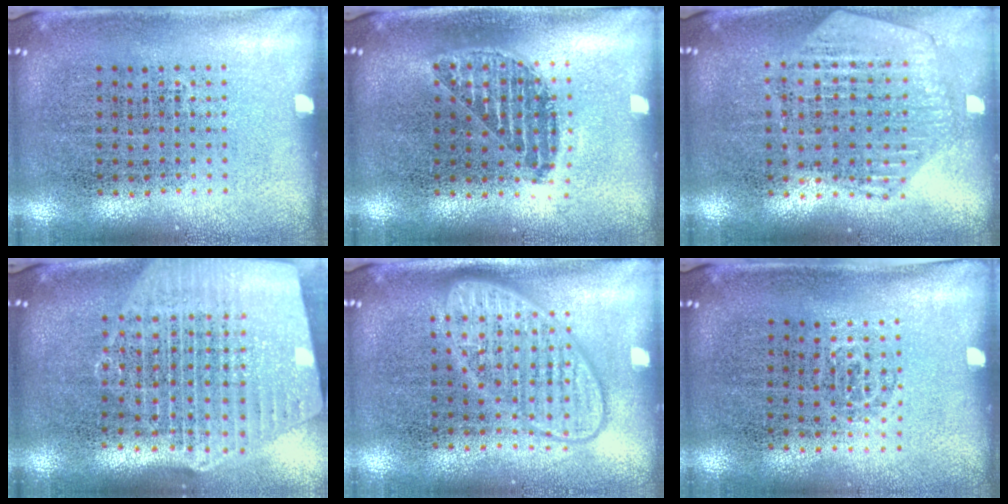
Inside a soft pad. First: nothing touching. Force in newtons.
{"total": 1.1, "press": 1.0, "slide": 0.5}
{"total": 1.1, "press": 1.1, "slide": 0.2}
{"total": 2.8, "press": 2.3, "slide": 1.5}
{"total": 2.8, "press": 2.8, "slide": 0.5}
{"total": 0.6, "press": 0.4, "slide": 0.5}